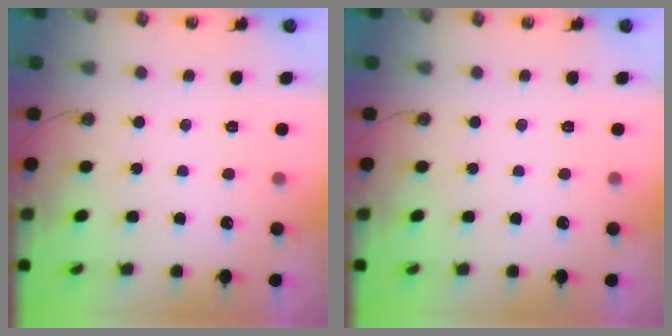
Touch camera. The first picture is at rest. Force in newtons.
{"total": 0.0}